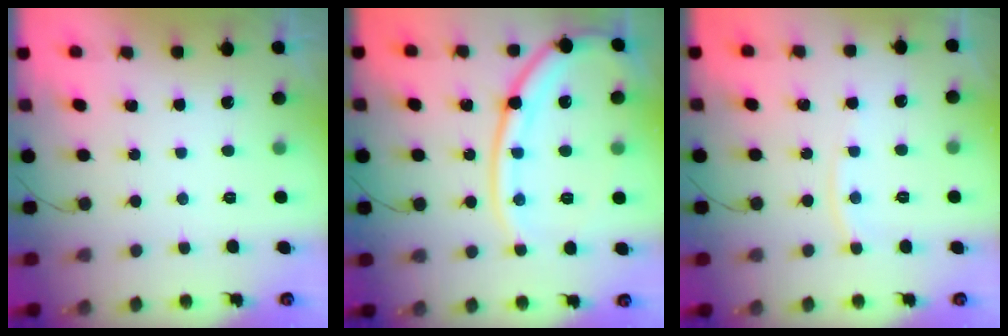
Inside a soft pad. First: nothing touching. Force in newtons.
{"total": 17.0, "press": 17.0, "slide": 1.7}
{"total": 5.1, "press": 5.1, "slide": 0.6}